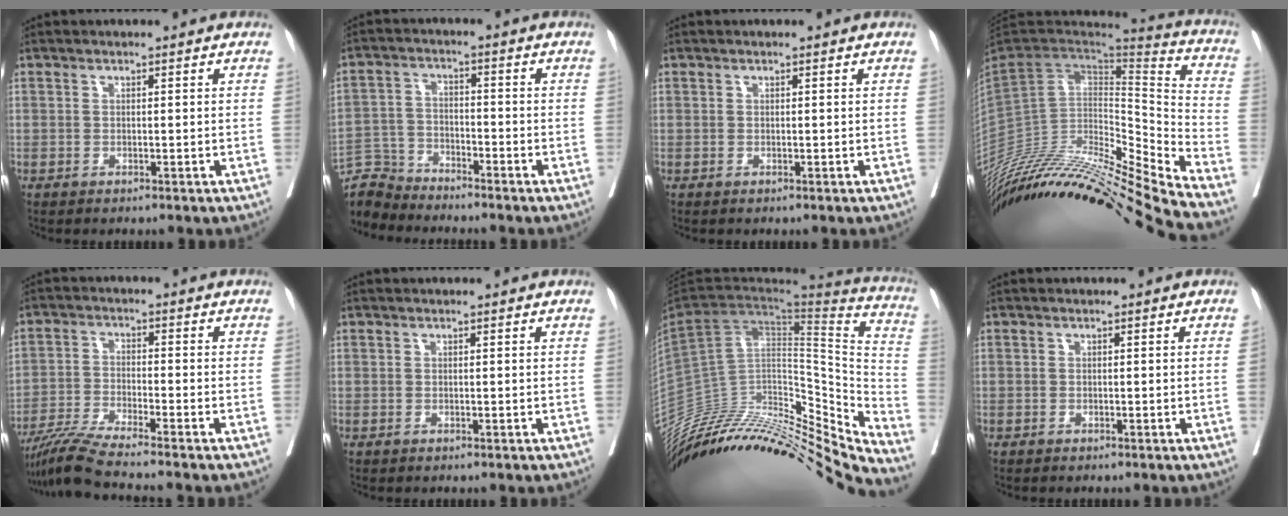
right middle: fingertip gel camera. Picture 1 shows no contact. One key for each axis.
{"total": 6.4, "fx": -6.2, "fy": 0.8, "fz": -1.2, "tx": 0.021, "ty": 0.002, "tz": -0.125}
{"total": 0.0}
{"total": 29.9, "fx": -26.2, "fy": 0.1, "fz": 14.6, "tx": -0.208, "ty": -0.031, "tz": -0.424}
{"total": 7.6, "fx": -6.8, "fy": -1.9, "fz": 3.0, "tx": -0.058, "ty": -0.024, "tz": -0.127}
{"total": 0.0}
{"total": 35.5, "fx": -31.5, "fy": 6.7, "fz": 15.0, "tx": -0.192, "ty": -0.010, "tz": -0.462}
{"total": 0.0}